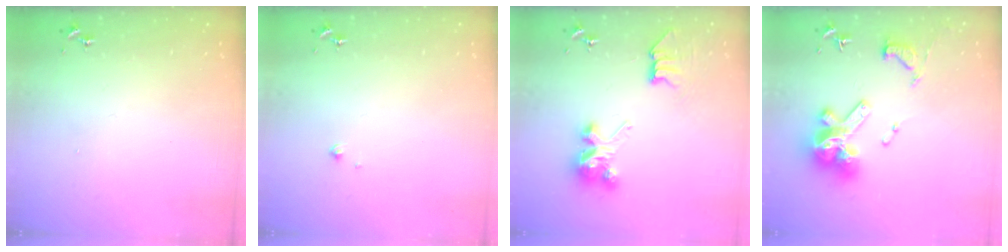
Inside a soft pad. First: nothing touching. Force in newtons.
{"total": 2.1, "press": 2.1, "slide": 0.2}
{"total": 8.1, "press": 8.1, "slide": 0.1}
{"total": 17.6, "press": 17.5, "slide": 1.6}